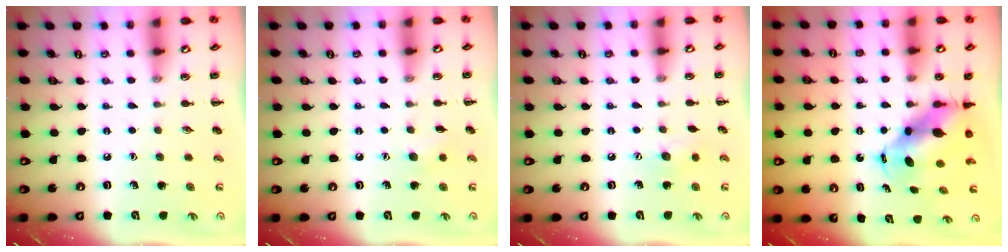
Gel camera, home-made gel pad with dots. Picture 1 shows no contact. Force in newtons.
{"total": 5.3, "press": 5.2, "slide": 1.2}
{"total": 7.3, "press": 7.1, "slide": 1.7}
{"total": 7.1, "press": 6.9, "slide": 1.8}